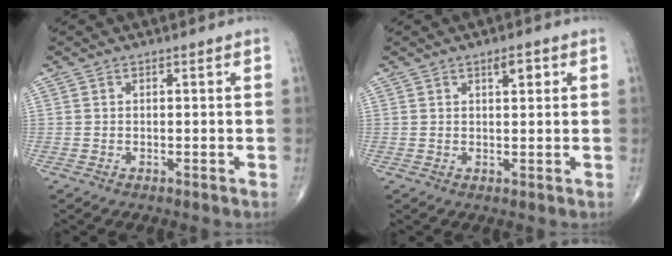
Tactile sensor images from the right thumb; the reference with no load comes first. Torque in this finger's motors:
{"motor_torque": [2.26, 2.75, 0.08, 0.02, 0.00]}